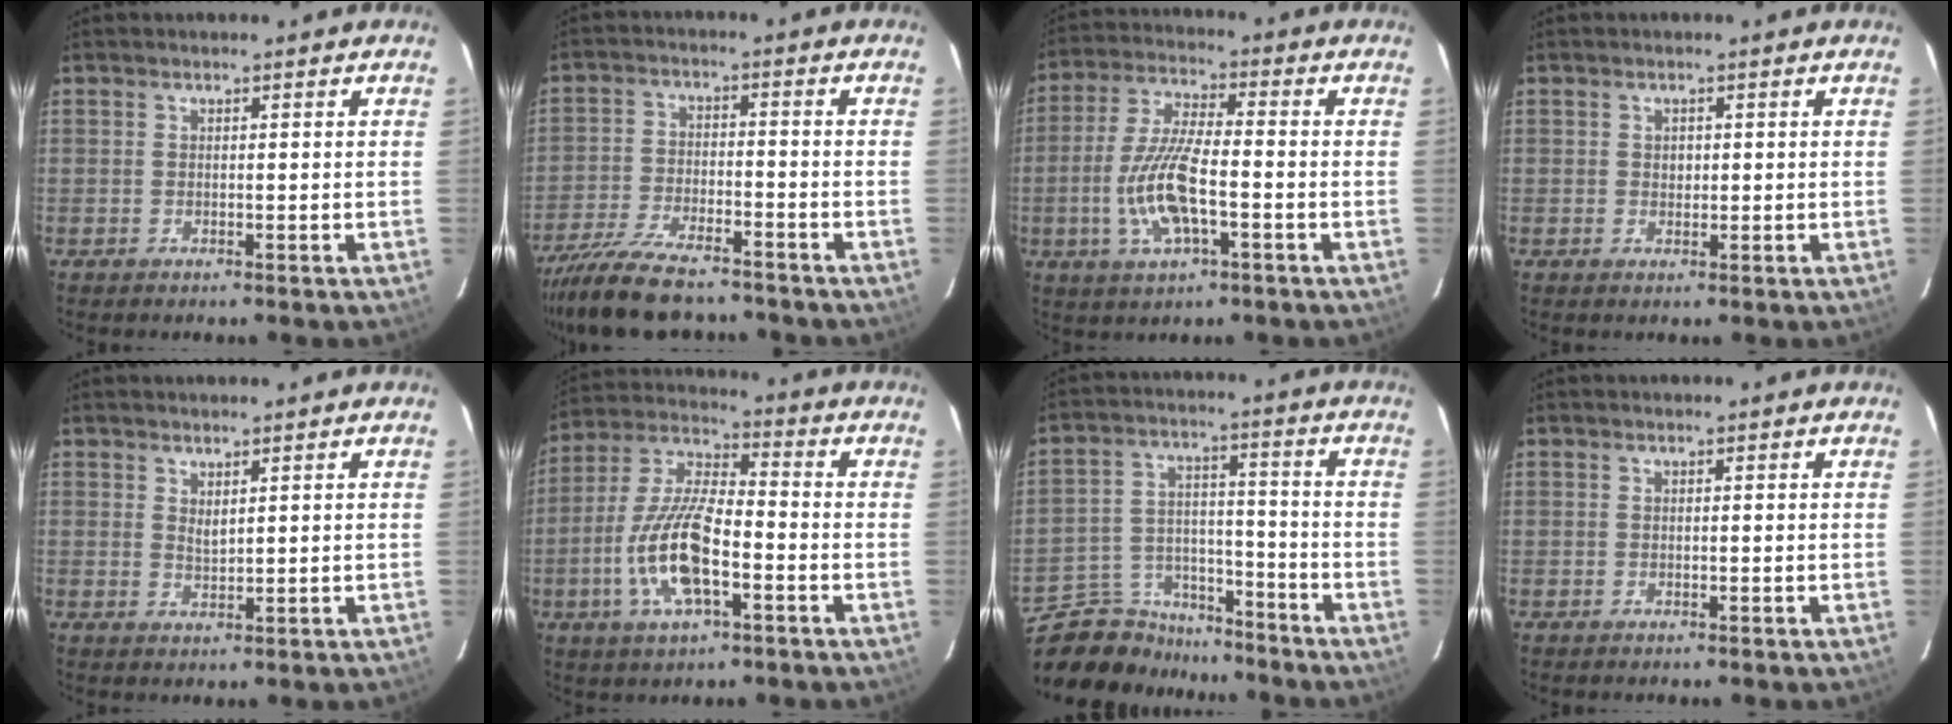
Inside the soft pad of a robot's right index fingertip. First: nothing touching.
{"total": 15.7, "force": [-13.2, 4.4, 7.2], "torque": [-0.164, -0.025, -0.226]}
{"total": 11.9, "force": [-3.4, 3.7, 10.8], "torque": [-0.228, -0.004, -0.065]}
{"total": 1.2, "force": [0.3, 1.0, 0.5], "torque": [-0.007, 0.003, 0.005]}
{"total": 2.2, "force": [1.3, 0.9, 1.6], "torque": [-0.026, -0.004, 0.024]}
{"total": 14.6, "force": [-4.8, 5.1, 12.8], "torque": [-0.273, -0.006, -0.092]}
{"total": 13.4, "force": [-11.6, 6.3, 2.3], "torque": [-0.071, 0.036, -0.184]}
{"total": 0.0}